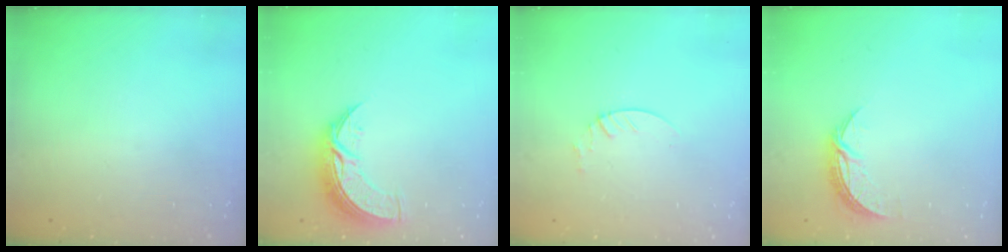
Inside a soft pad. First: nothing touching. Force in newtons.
{"total": 9.5, "press": 9.5, "slide": 0.8}
{"total": 1.9, "press": 1.9, "slide": 0.2}
{"total": 7.1, "press": 7.1, "slide": 0.3}